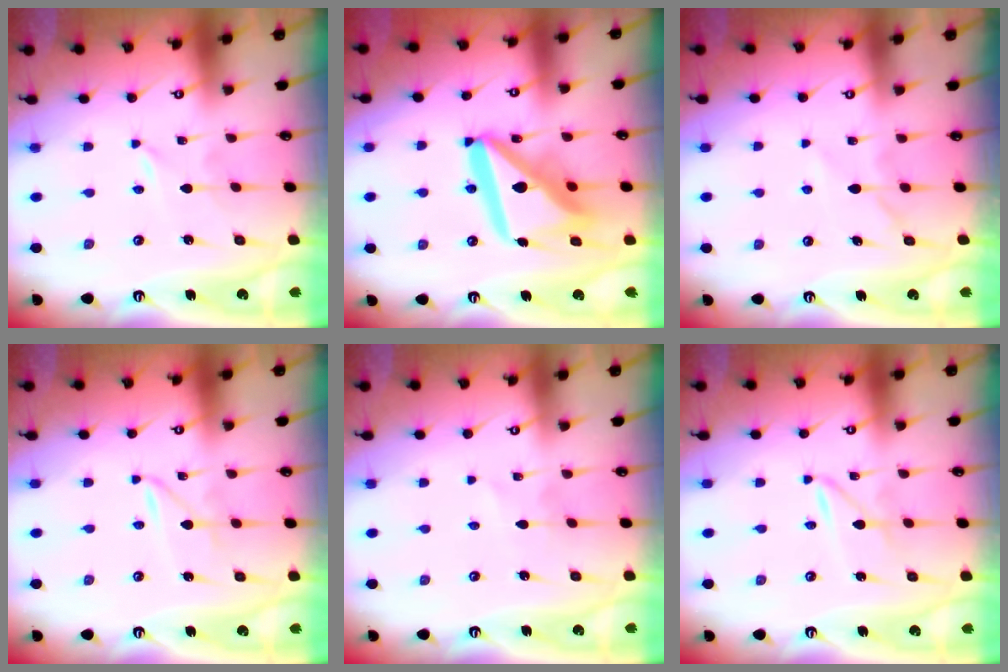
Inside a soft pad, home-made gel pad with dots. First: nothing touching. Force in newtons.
{"total": 19.1, "press": 19.0, "slide": 2.2}
{"total": 6.2, "press": 6.1, "slide": 0.5}
{"total": 1.5, "press": 1.5, "slide": 0.2}
{"total": 2.2, "press": 2.2, "slide": 0.2}
{"total": 2.6, "press": 2.6, "slide": 0.2}